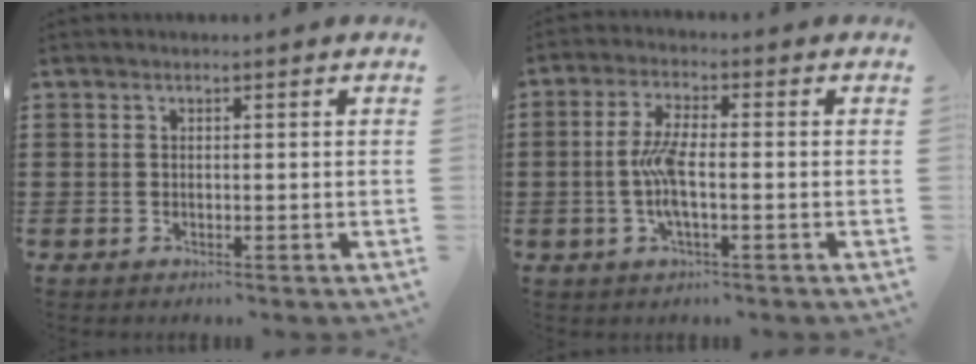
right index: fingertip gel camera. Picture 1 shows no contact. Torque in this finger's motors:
{"motor_torque": [1.50, -0.43, 0.48, 0.21]}